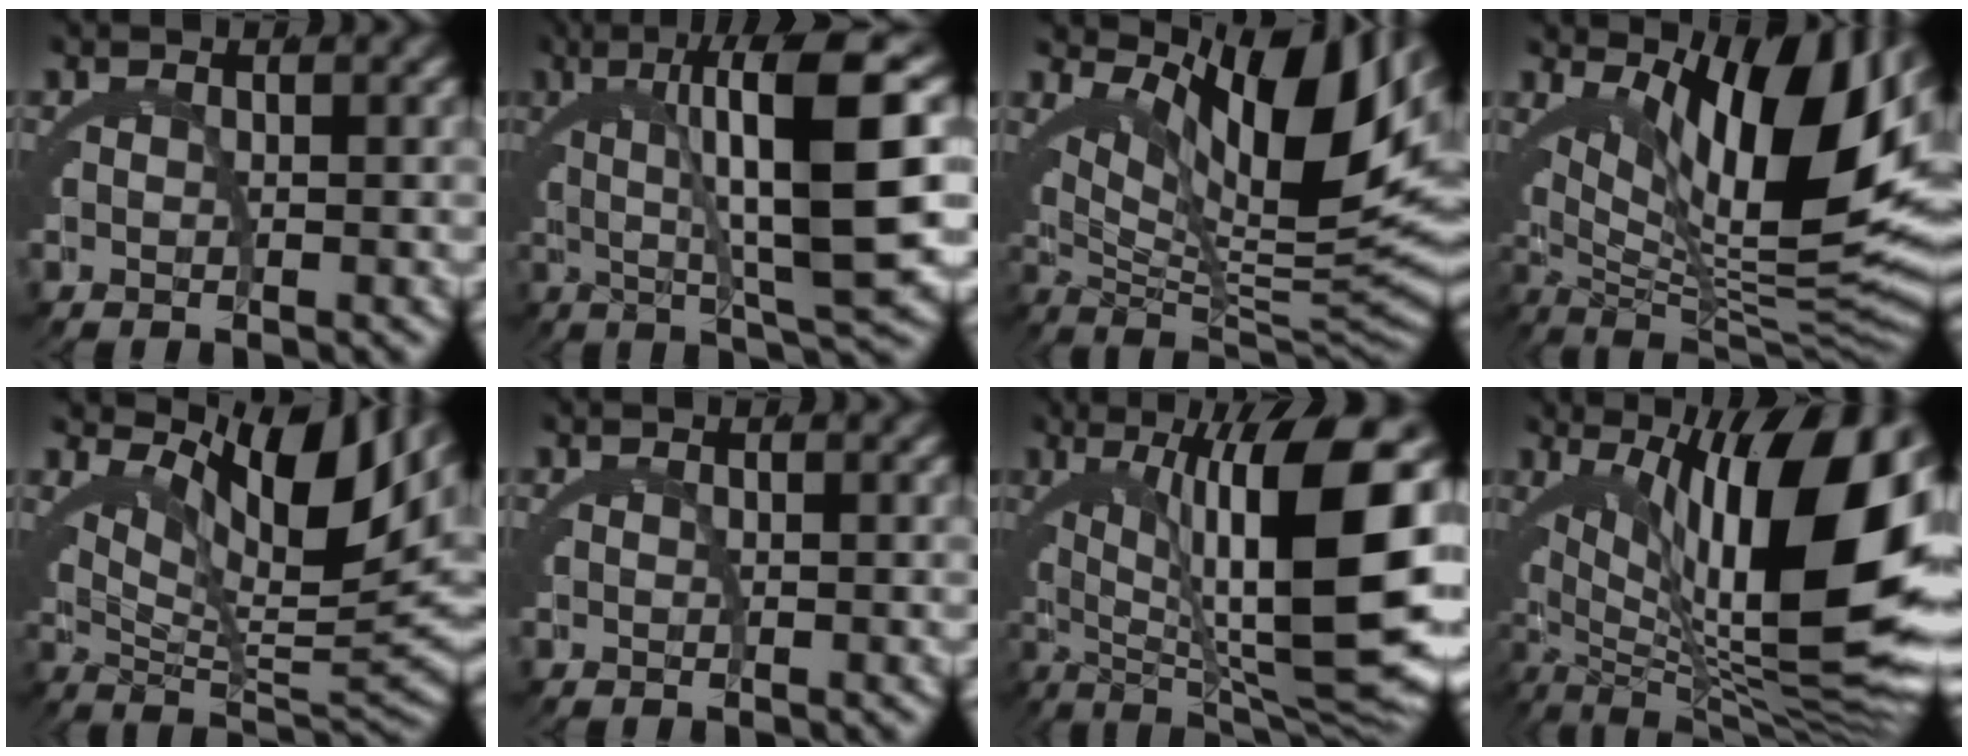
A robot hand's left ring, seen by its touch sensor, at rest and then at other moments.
{"total": 11.9, "force": [3.4, 2.0, 11.2], "torque": [-0.152, 0.021, 0.050]}
{"total": 14.9, "force": [5.0, 6.1, 12.6], "torque": [-0.171, 0.009, 0.080]}
{"total": 16.1, "force": [3.9, 6.8, 14.1], "torque": [-0.187, 0.007, 0.067]}
{"total": 12.6, "force": [5.5, 4.7, 10.3], "torque": [-0.142, 0.020, 0.082]}
{"total": 0.0}
{"total": 16.0, "force": [1.1, 5.3, 15.1], "torque": [-0.197, 0.001, 0.033]}
{"total": 19.1, "force": [1.4, 8.7, 17.0], "torque": [-0.228, -0.005, 0.034]}